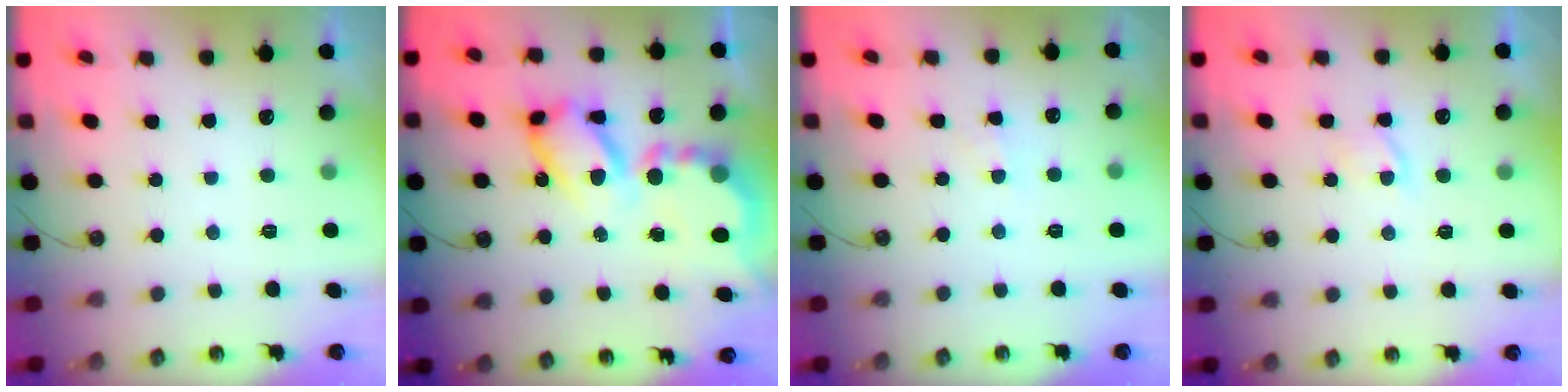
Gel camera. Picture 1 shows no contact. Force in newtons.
{"total": 17.2, "press": 17.1, "slide": 1.7}
{"total": 3.8, "press": 3.7, "slide": 0.5}
{"total": 2.1, "press": 2.1, "slide": 0.4}